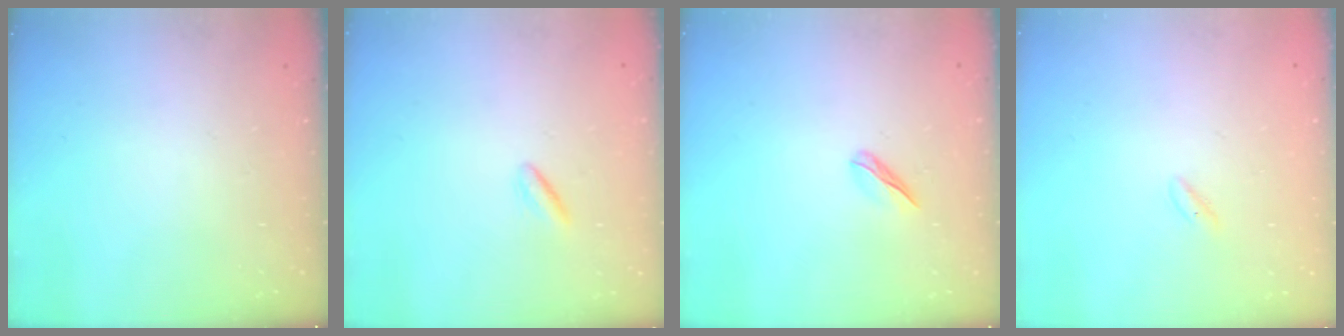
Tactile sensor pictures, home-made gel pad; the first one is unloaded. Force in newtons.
{"total": 0.9, "press": 0.7, "slide": 0.6}
{"total": 3.5, "press": 3.2, "slide": 1.2}
{"total": 1.2, "press": 0.9, "slide": 0.8}